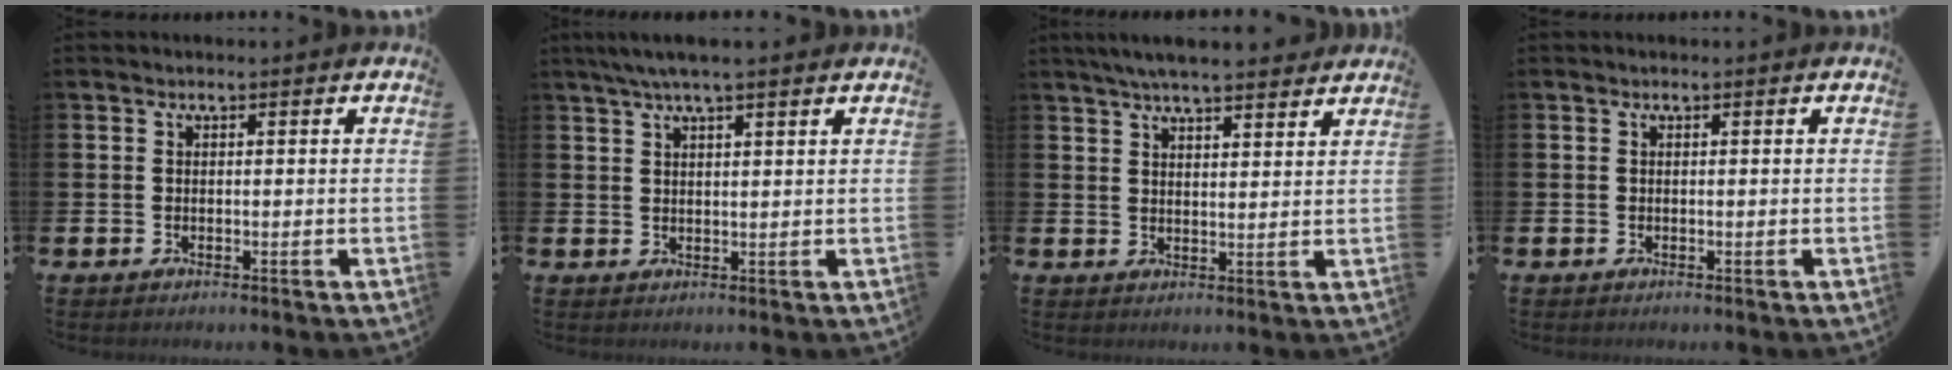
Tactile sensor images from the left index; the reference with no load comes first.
{"total": 4.1, "force": [3.3, 0.4, 2.5], "torque": [-0.046, -0.003, 0.057]}
{"total": 5.4, "force": [5.2, 0.4, 1.6], "torque": [-0.036, -0.019, 0.093]}
{"total": 0.0}